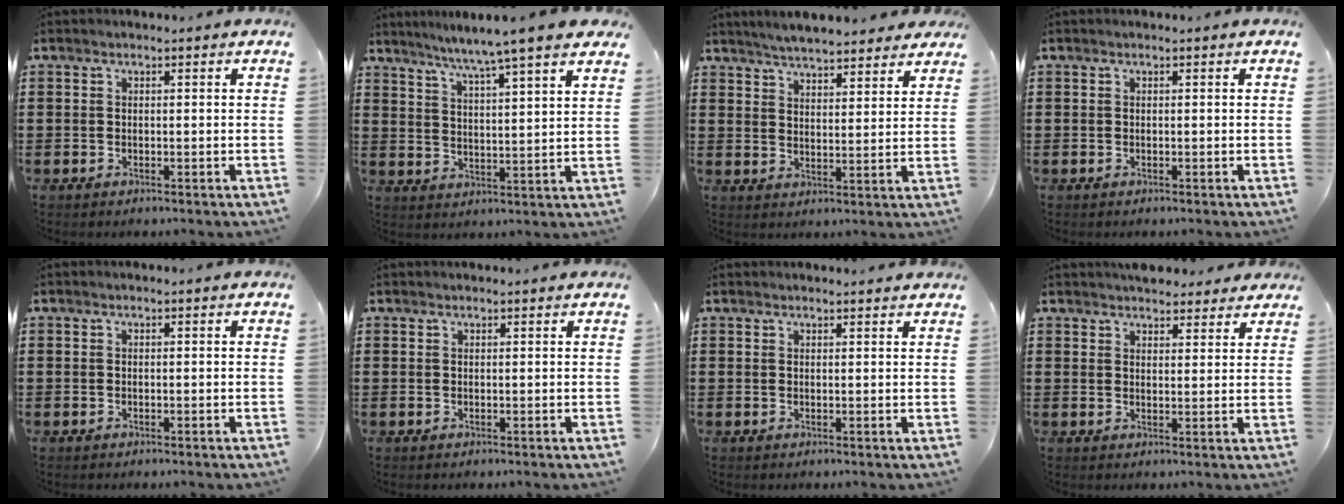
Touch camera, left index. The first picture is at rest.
{"total": 5.7, "force": [4.9, -1.4, 2.6], "torque": [-0.070, -0.033, 0.078]}
{"total": 4.8, "force": [4.7, 0.5, 0.7], "torque": [-0.031, -0.017, 0.085]}
{"total": 0.0}
{"total": 0.0}
{"total": 0.6, "force": [0.6, -0.1, 0.2], "torque": [-0.005, -0.002, 0.012]}
{"total": 1.3, "force": [1.3, 0.0, 0.2], "torque": [-0.006, -0.001, 0.025]}
{"total": 3.7, "force": [3.6, 1.0, 0.6], "torque": [-0.013, -0.010, 0.067]}